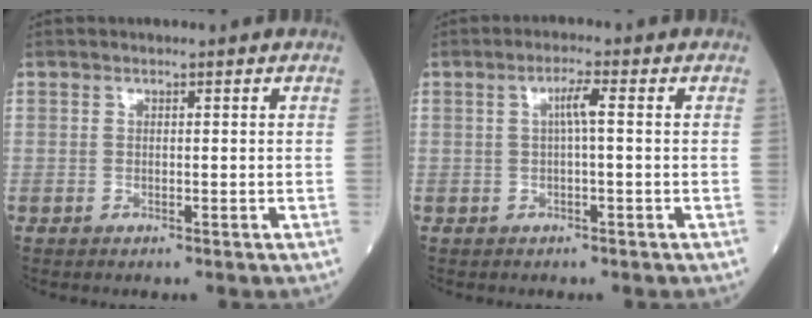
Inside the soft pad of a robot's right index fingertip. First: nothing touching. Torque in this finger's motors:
{"motor_torque": [0.50, 0.02, 0.18, 0.06]}